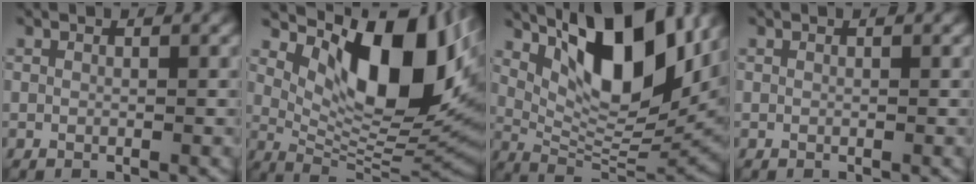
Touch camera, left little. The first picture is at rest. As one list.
[{"total": 13.4, "force": [4.8, 6.0, 11.0], "torque": [-0.160, -0.006, 0.094]}, {"total": 12.3, "force": [5.3, 4.5, 10.1], "torque": [-0.161, 0.000, 0.098]}, {"total": 0.0}]